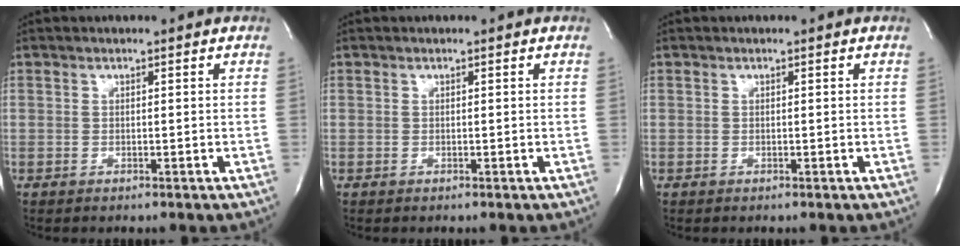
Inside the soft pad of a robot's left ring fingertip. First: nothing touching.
{"total": 0.0}
{"total": 0.0}